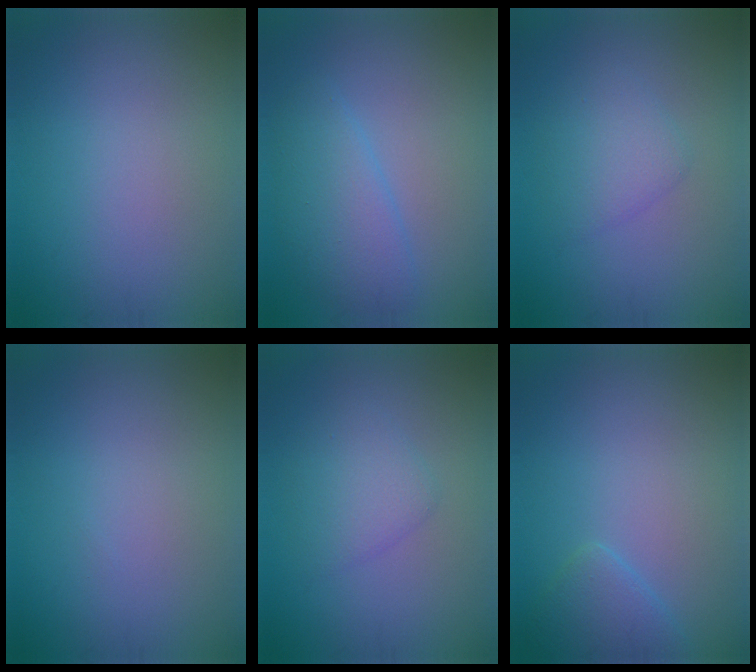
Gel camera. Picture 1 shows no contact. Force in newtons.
{"total": 3.3, "press": 3.3, "slide": 0.2}
{"total": 2.6, "press": 2.6, "slide": 0.2}
{"total": 0.0}
{"total": 2.6, "press": 2.6, "slide": 0.2}
{"total": 2.1, "press": 2.1, "slide": 0.1}